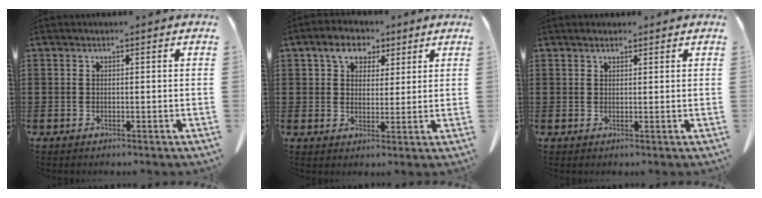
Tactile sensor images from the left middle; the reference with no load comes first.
{"total": 5.3, "force": [3.2, 3.7, 2.2], "torque": [-0.055, 0.013, 0.056]}
{"total": 1.1, "force": [1.0, 0.2, 0.3], "torque": [-0.008, 0.000, 0.021]}